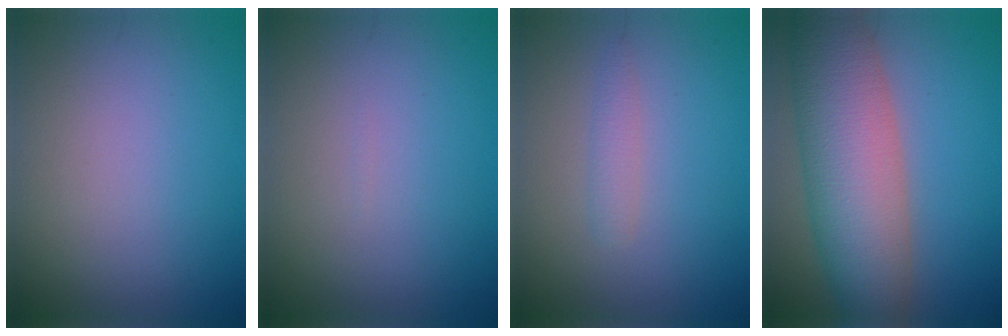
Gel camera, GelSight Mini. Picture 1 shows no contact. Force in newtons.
{"total": 0.0}
{"total": 1.4, "press": 1.4, "slide": 0.1}
{"total": 10.4, "press": 10.4, "slide": 0.6}